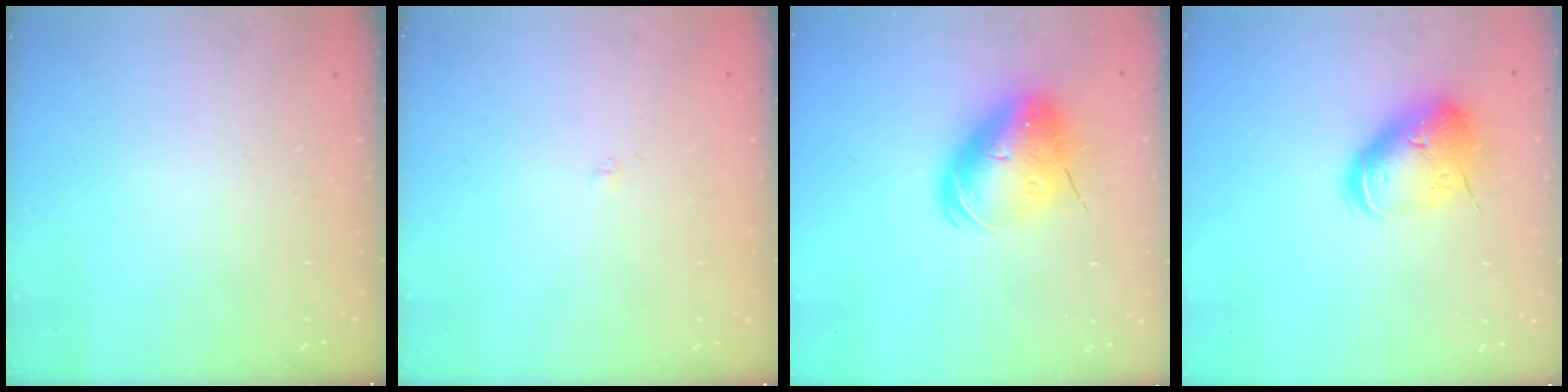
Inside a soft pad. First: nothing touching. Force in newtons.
{"total": 1.7, "press": 1.7, "slide": 0.3}
{"total": 13.3, "press": 13.0, "slide": 2.5}
{"total": 15.6, "press": 15.4, "slide": 2.4}